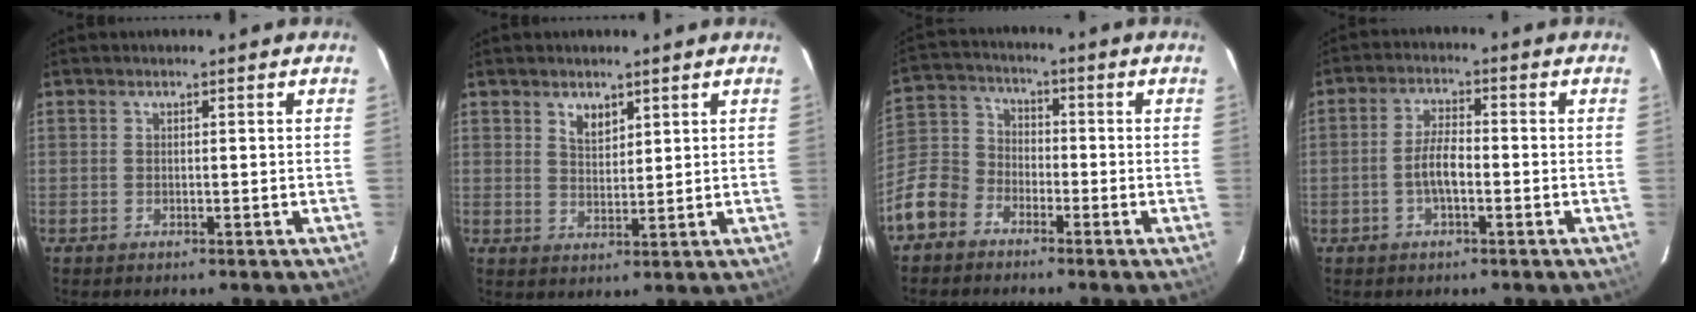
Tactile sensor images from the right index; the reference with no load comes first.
{"total": 3.4, "force": [2.1, 1.9, 1.9], "torque": [-0.028, 0.002, 0.038]}
{"total": 10.2, "force": [-5.9, 7.5, 3.6], "torque": [-0.092, 0.033, -0.122]}
{"total": 4.8, "force": [-1.4, 1.5, 4.3], "torque": [-0.086, 0.008, -0.026]}